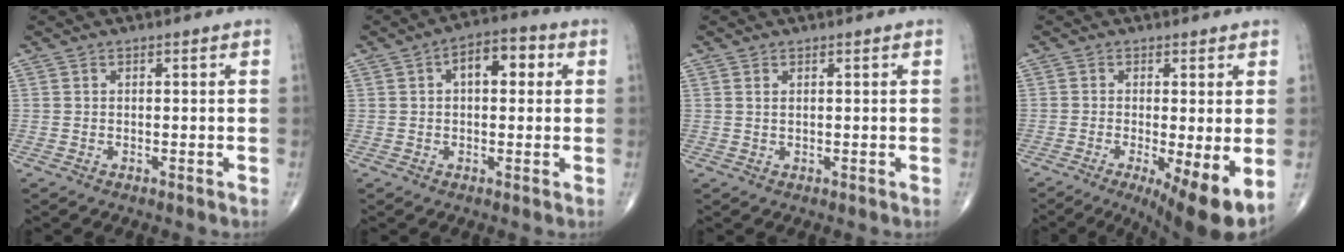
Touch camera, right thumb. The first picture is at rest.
{"total": 7.3, "force": [1.7, 3.9, 6.0], "torque": [-0.070, 0.020, 0.017]}
{"total": 0.7, "force": [0.4, 0.2, 0.6], "torque": [-0.014, 0.001, 0.008]}
{"total": 10.5, "force": [-3.1, 2.4, 9.8], "torque": [-0.152, -0.022, -0.043]}